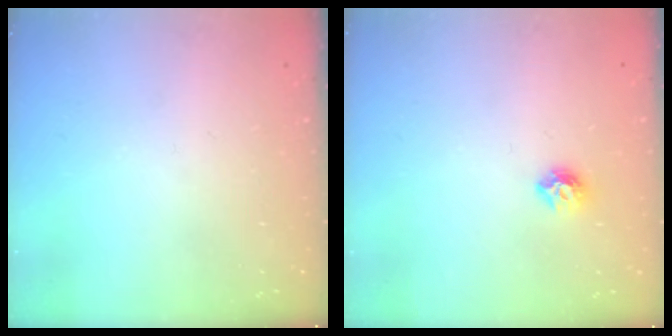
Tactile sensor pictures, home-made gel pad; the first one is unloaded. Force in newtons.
{"total": 6.8, "press": 6.8, "slide": 0.7}